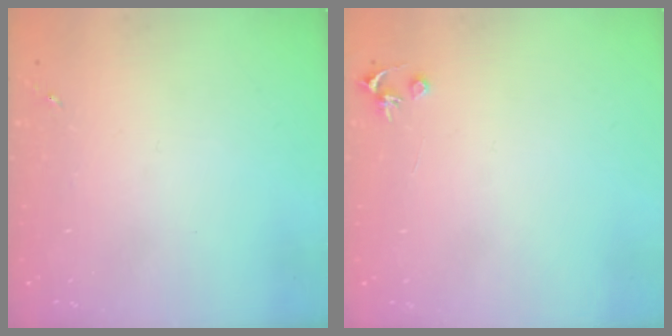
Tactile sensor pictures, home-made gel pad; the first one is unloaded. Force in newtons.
{"total": 3.2, "press": 3.2, "slide": 0.3}